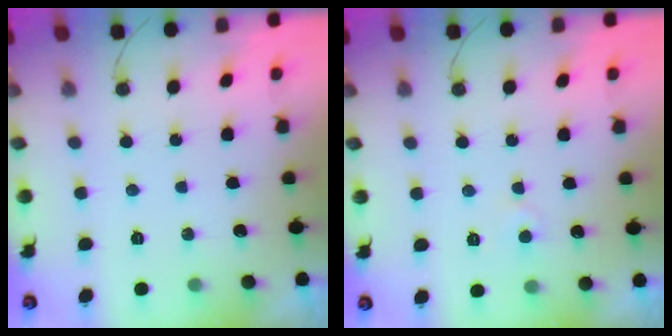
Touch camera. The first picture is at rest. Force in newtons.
{"total": 3.6, "press": 3.6, "slide": 0.4}